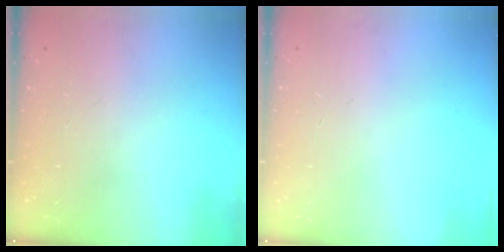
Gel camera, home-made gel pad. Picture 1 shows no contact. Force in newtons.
{"total": 2.4, "press": 2.4, "slide": 0.2}